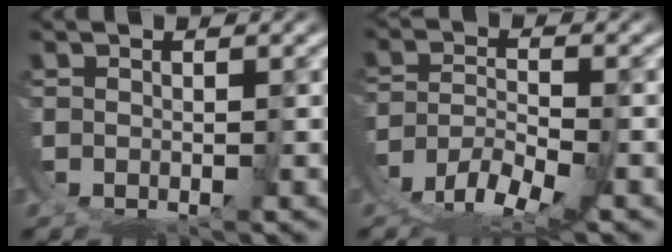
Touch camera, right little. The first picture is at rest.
{"total": 5.3, "force": [-2.6, 2.4, 3.9], "torque": [-0.058, -0.013, -0.046]}